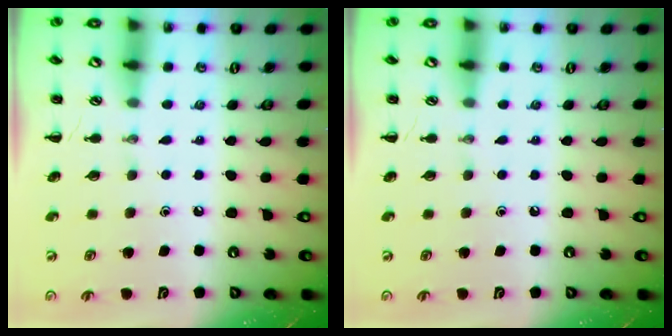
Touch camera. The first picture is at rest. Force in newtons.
{"total": 0.0}